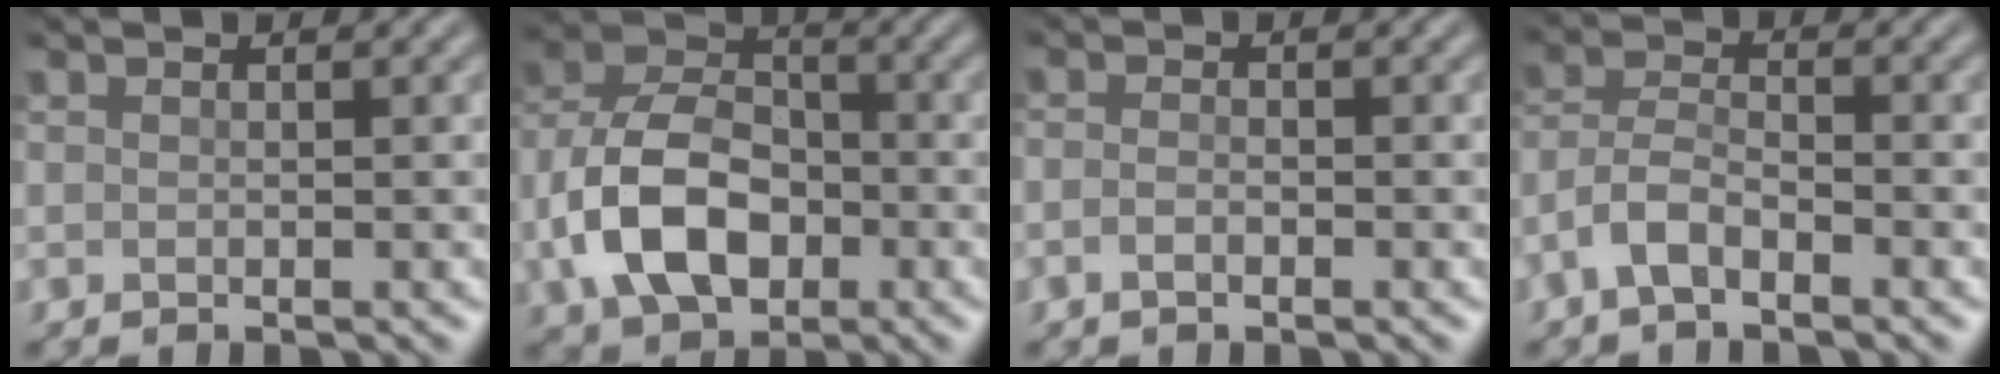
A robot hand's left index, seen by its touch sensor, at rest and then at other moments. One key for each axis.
{"total": 9.1, "fx": -2.6, "fy": 6.1, "fz": 6.2, "tx": -0.127, "ty": 0.008, "tz": -0.060}
{"total": 1.1, "fx": -0.6, "fy": 0.5, "fz": 0.8, "tx": -0.019, "ty": 0.000, "tz": -0.014}
{"total": 3.3, "fx": -2.1, "fy": 1.4, "fz": 2.2, "tx": -0.047, "ty": 0.008, "tz": -0.052}